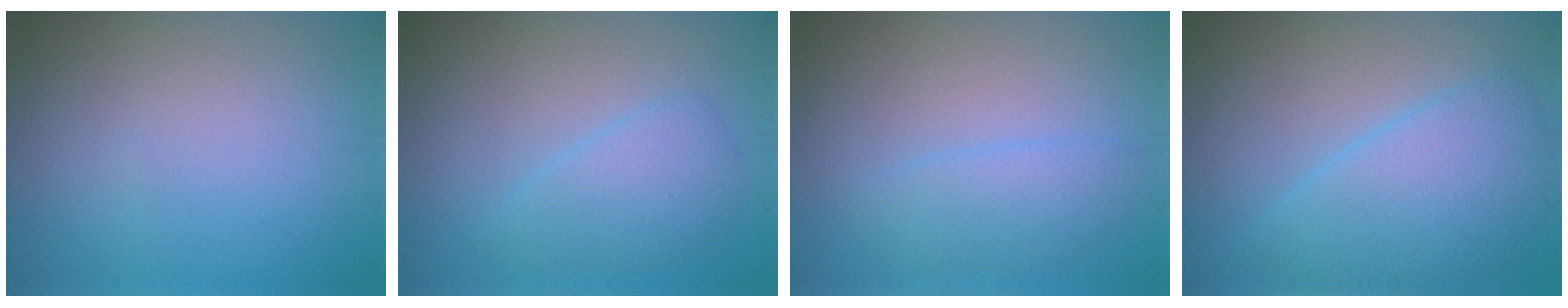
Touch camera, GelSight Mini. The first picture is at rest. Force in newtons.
{"total": 2.7, "press": 2.7, "slide": 0.2}
{"total": 2.3, "press": 2.3, "slide": 0.0}
{"total": 5.2, "press": 5.2, "slide": 0.1}